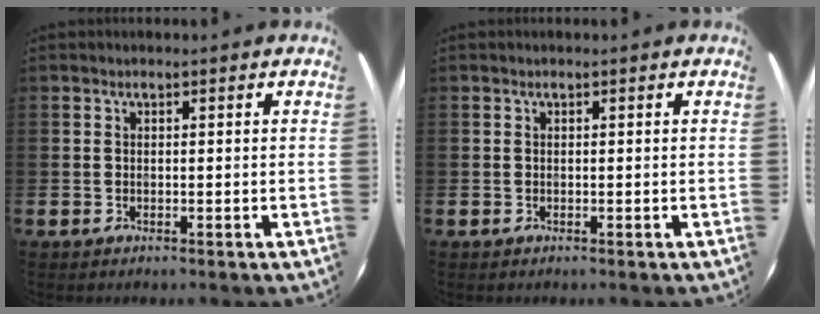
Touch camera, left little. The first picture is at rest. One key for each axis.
{"total": 0.0}